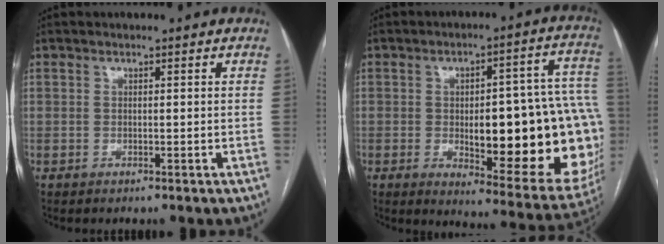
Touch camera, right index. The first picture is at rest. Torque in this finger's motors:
{"motor_torque": [1.94, -0.19, 1.05, 0.19]}